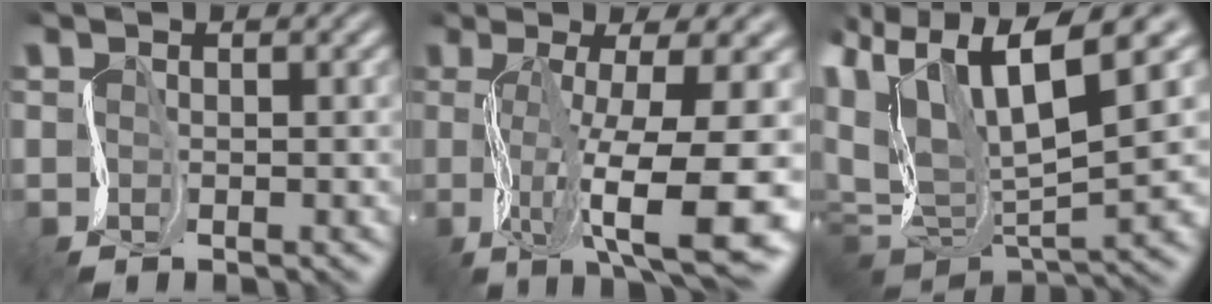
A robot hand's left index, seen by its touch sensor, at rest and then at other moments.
{"total": 12.8, "force": [-1.7, 3.9, 12.1], "torque": [-0.186, -0.008, -0.010]}
{"total": 11.6, "force": [5.1, 4.7, 9.3], "torque": [-0.191, 0.007, 0.101]}